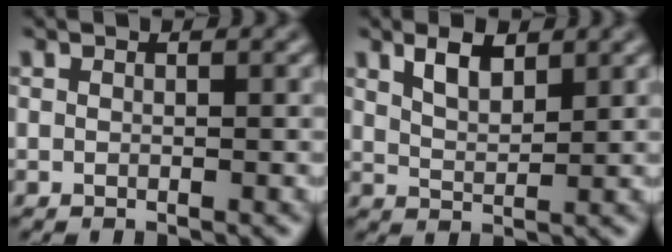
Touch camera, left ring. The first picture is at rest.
{"total": 2.8, "force": [1.9, 1.1, 1.8], "torque": [-0.038, -0.001, 0.036]}